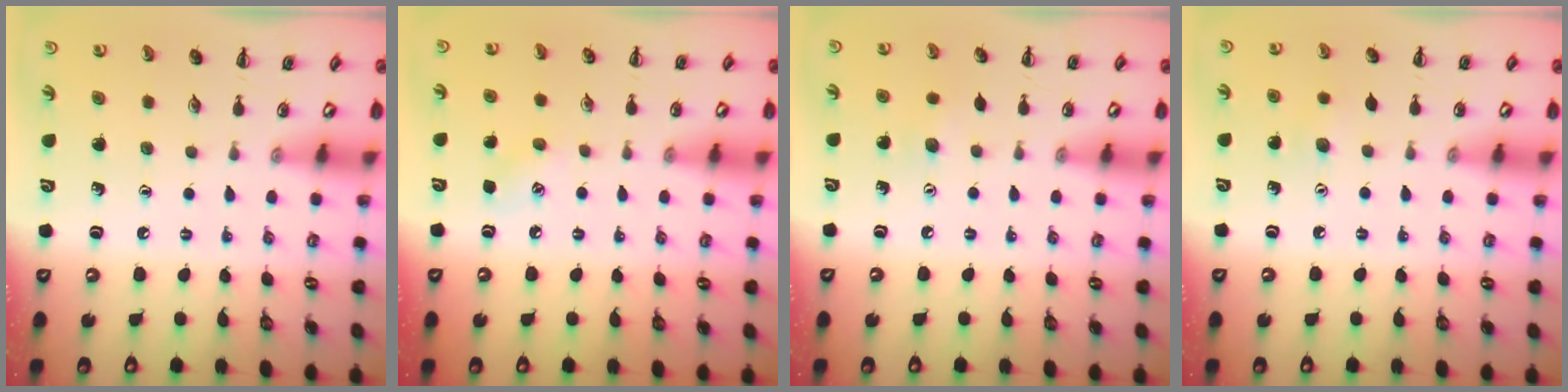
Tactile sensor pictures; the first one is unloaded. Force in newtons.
{"total": 3.7, "press": 3.5, "slide": 1.1}
{"total": 3.0, "press": 2.9, "slide": 0.6}
{"total": 4.4, "press": 4.3, "slide": 0.9}